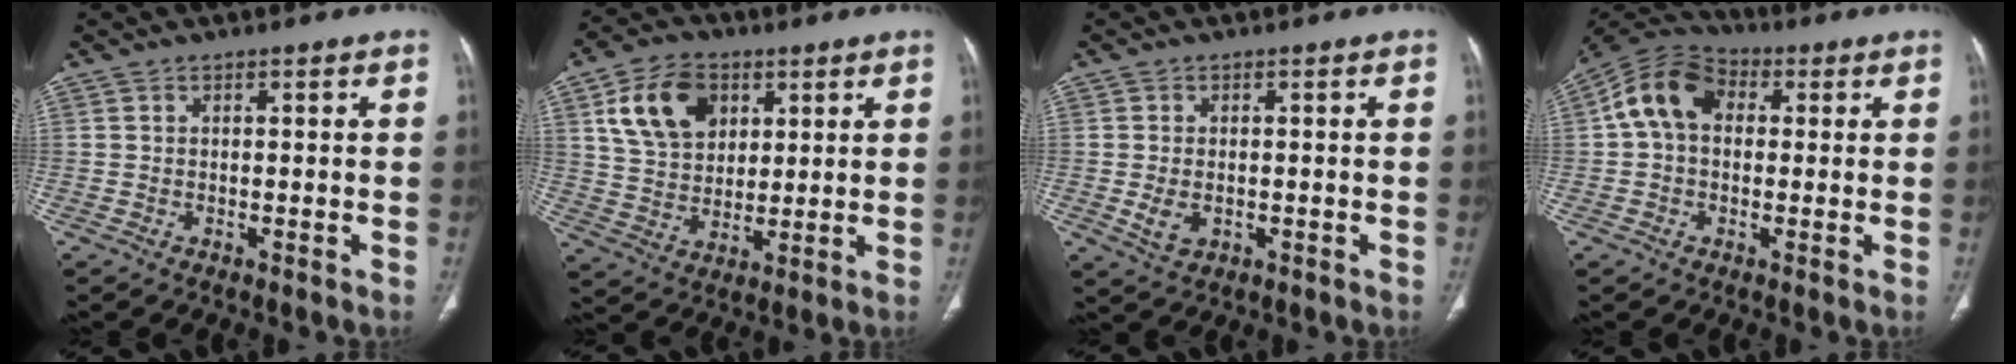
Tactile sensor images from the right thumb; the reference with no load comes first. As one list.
[{"total": 13.5, "force": [5.2, 9.6, 8.0], "torque": [-0.115, -0.009, 0.097]}, {"total": 3.7, "force": [-0.6, 2.5, 2.7], "torque": [-0.051, -0.003, -0.003]}, {"total": 10.9, "force": [1.5, 8.0, 7.3], "torque": [-0.127, 0.031, 0.013]}]